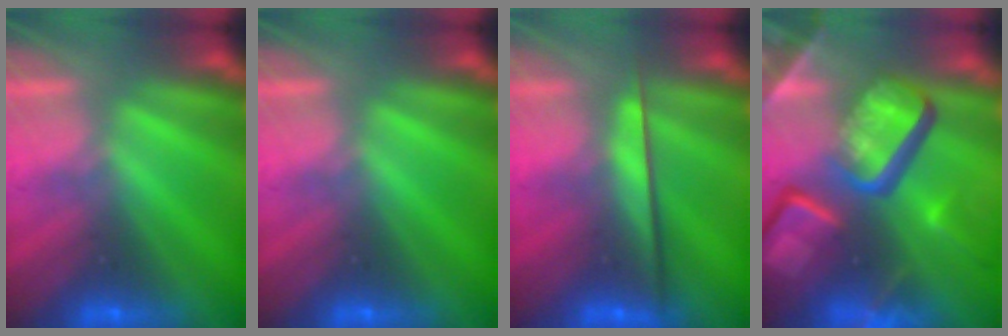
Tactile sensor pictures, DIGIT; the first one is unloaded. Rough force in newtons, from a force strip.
{"total": 0.0}
{"total": 2.4}
{"total": 7.7}